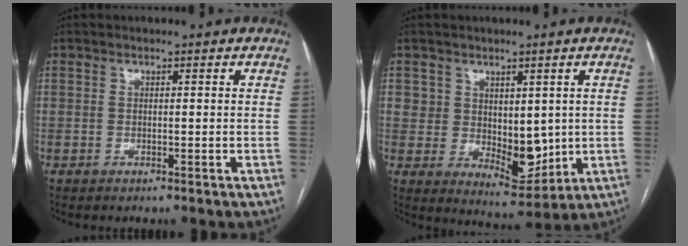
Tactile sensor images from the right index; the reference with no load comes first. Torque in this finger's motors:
{"motor_torque": [0.55, 0.11, 0.25, 0.05]}